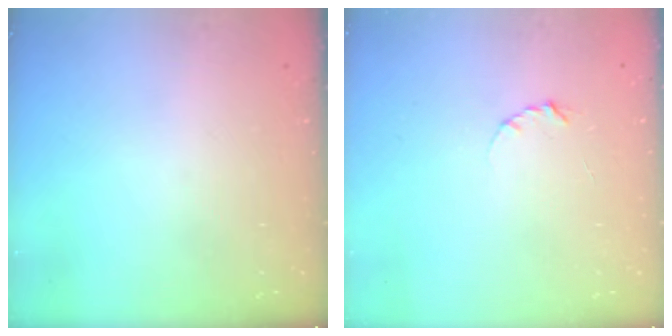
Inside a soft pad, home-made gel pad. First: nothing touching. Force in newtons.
{"total": 2.3, "press": 2.3, "slide": 0.4}